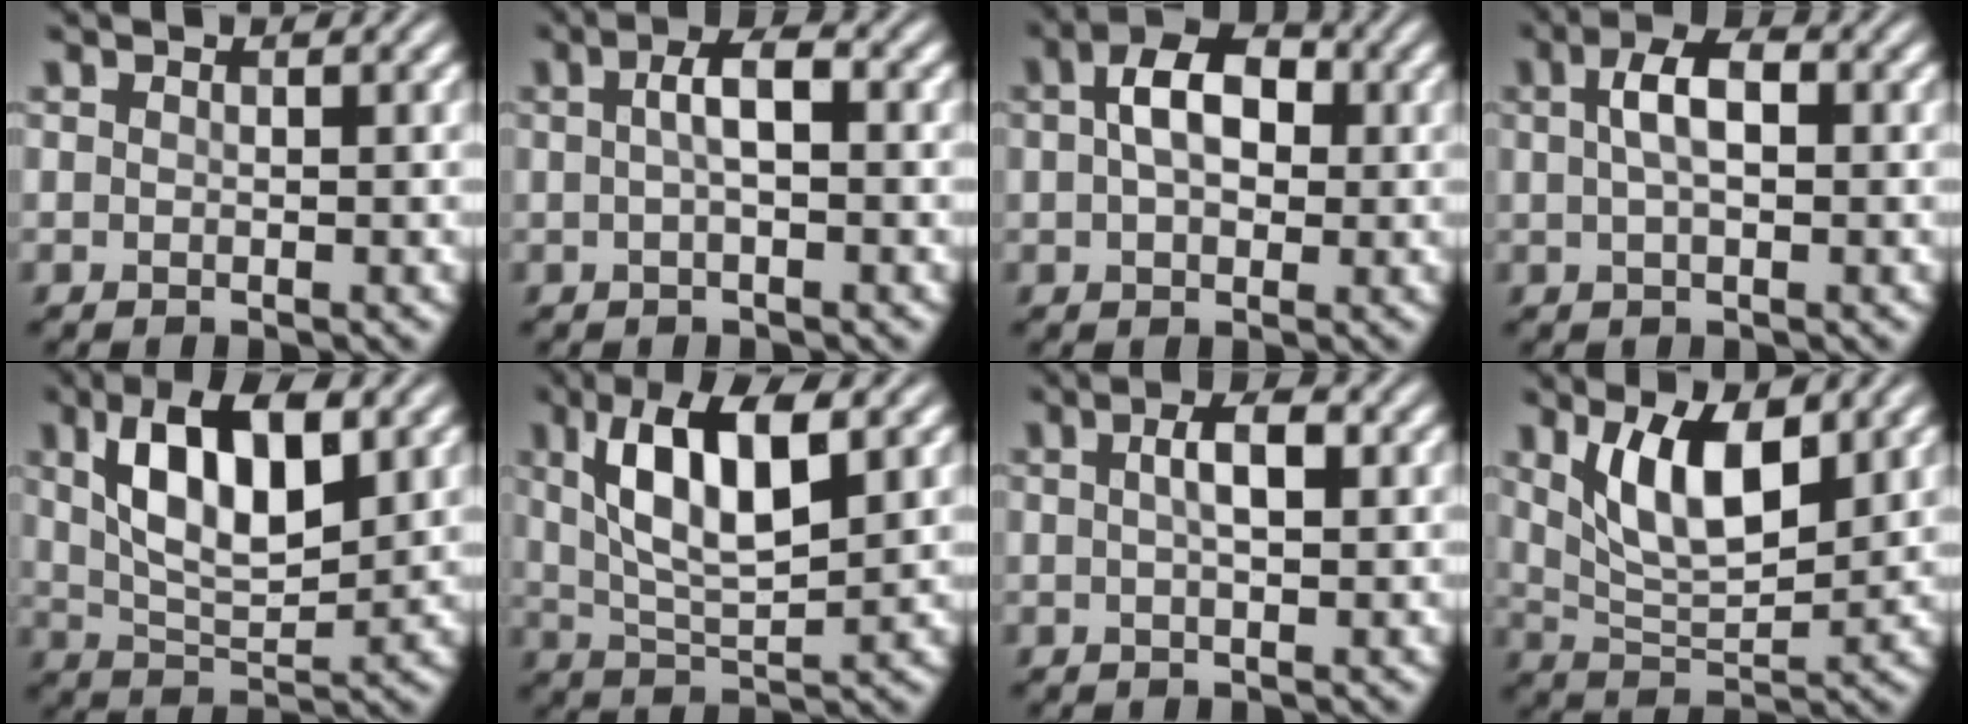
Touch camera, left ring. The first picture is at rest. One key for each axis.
{"total": 2.7, "fx": 0.2, "fy": 0.8, "fz": 2.6, "tx": -0.050, "ty": 0.007, "tz": 0.002}
{"total": 5.4, "fx": 1.0, "fy": 3.5, "fz": 4.1, "tx": -0.069, "ty": 0.012, "tz": 0.005}
{"total": 3.7, "fx": 0.7, "fy": 1.7, "fz": 3.2, "tx": -0.061, "ty": 0.008, "tz": 0.009}
{"total": 9.0, "fx": 3.0, "fy": 3.9, "fz": 7.6, "tx": -0.132, "ty": 0.007, "tz": 0.050}
{"total": 8.3, "fx": 2.7, "fy": 3.0, "fz": 7.3, "tx": -0.133, "ty": 0.007, "tz": 0.047}
{"total": 3.0, "fx": 0.7, "fy": 1.0, "fz": 2.7, "tx": -0.048, "ty": 0.007, "tz": 0.010}
{"total": 6.8, "fx": 2.7, "fy": 2.8, "fz": 5.5, "tx": -0.107, "ty": -0.006, "tz": 0.051}